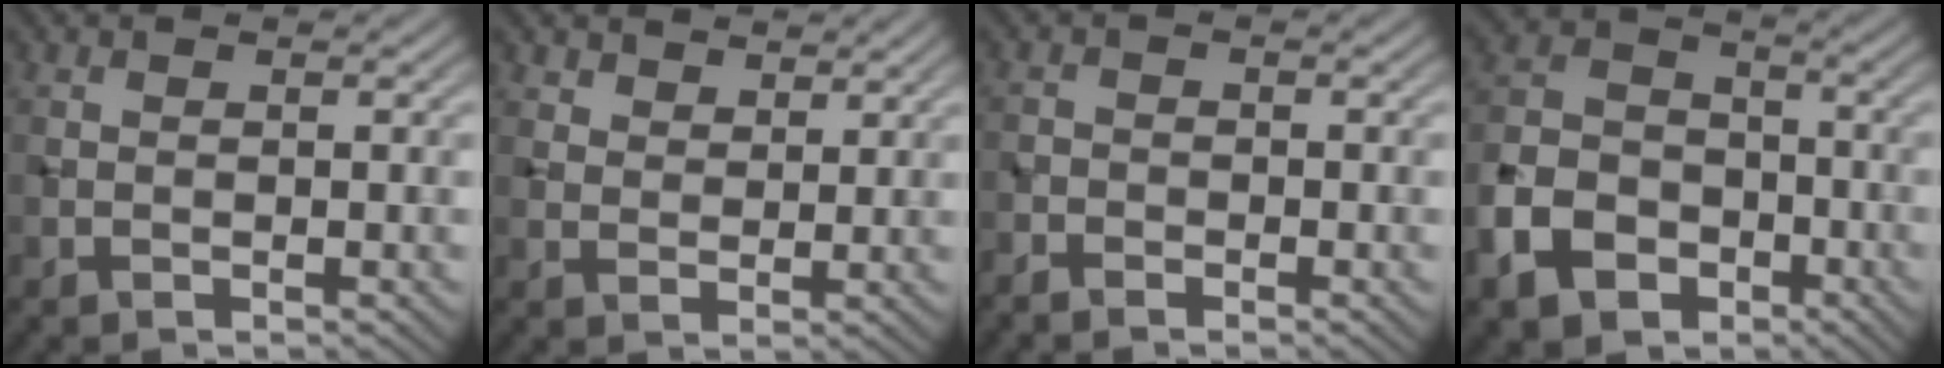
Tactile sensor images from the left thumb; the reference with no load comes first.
{"total": 3.6, "force": [2.9, 1.8, 1.1], "torque": [-0.029, -0.006, 0.069]}
{"total": 1.8, "force": [-1.6, 0.6, 0.5], "torque": [-0.011, -0.004, -0.037]}
{"total": 10.0, "force": [-5.1, 7.0, 4.9], "torque": [-0.127, -0.015, -0.114]}